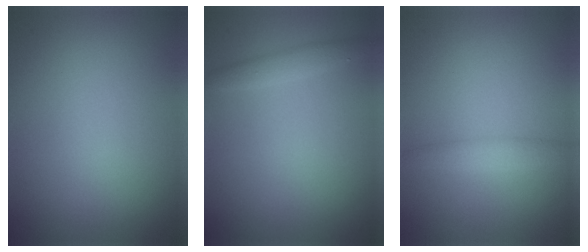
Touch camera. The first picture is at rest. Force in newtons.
{"total": 1.4, "press": 1.4, "slide": 0.0}
{"total": 1.7, "press": 1.6, "slide": 0.2}